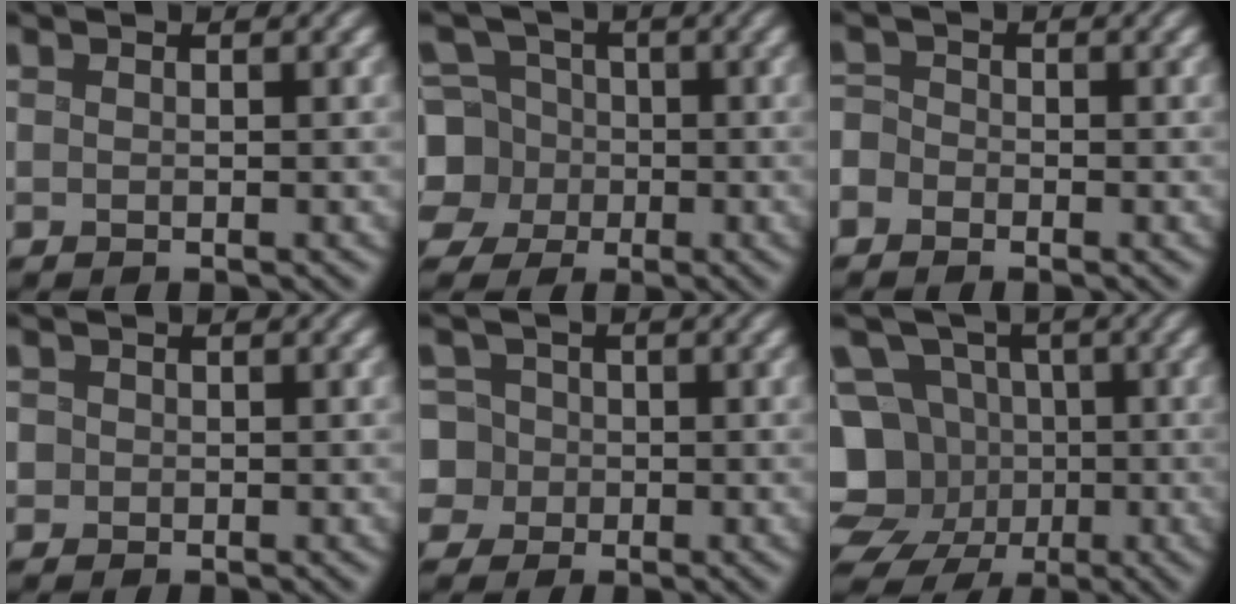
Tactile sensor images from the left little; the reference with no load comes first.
{"total": 8.8, "force": [-2.1, 7.9, 3.2], "torque": [-0.086, 0.002, -0.071]}
{"total": 4.7, "force": [-2.4, 3.9, 1.0], "torque": [-0.025, 0.002, -0.071]}
{"total": 2.5, "force": [0.5, 2.3, 0.9], "torque": [-0.013, 0.017, -0.003]}
{"total": 7.2, "force": [-0.8, 6.9, 2.0], "torque": [-0.051, 0.021, -0.040]}
{"total": 13.0, "force": [-4.1, 11.3, 4.9], "torque": [-0.106, -0.007, -0.093]}